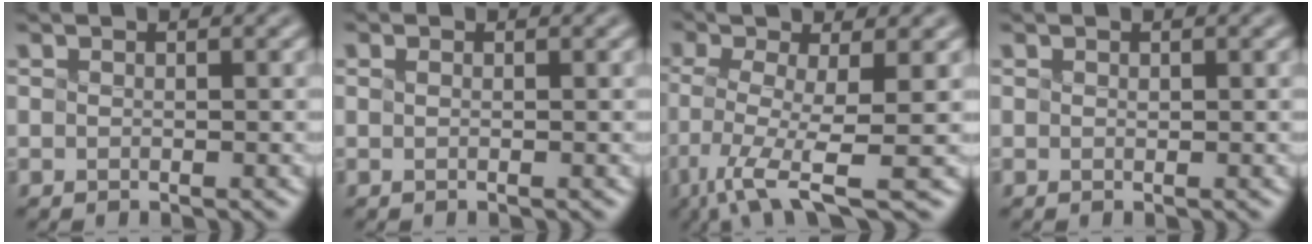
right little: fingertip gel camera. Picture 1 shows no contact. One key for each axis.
{"total": 1.0, "fx": -0.6, "fy": -0.5, "fz": -0.6, "tx": 0.006, "ty": -0.014, "tz": 0.000}
{"total": 5.2, "fx": -3.0, "fy": -0.1, "fz": 4.2, "tx": -0.092, "ty": -0.015, "tz": -0.028}
{"total": 0.7, "fx": -0.1, "fy": -0.5, "fz": -0.4, "tx": 0.001, "ty": -0.009, "tz": 0.010}